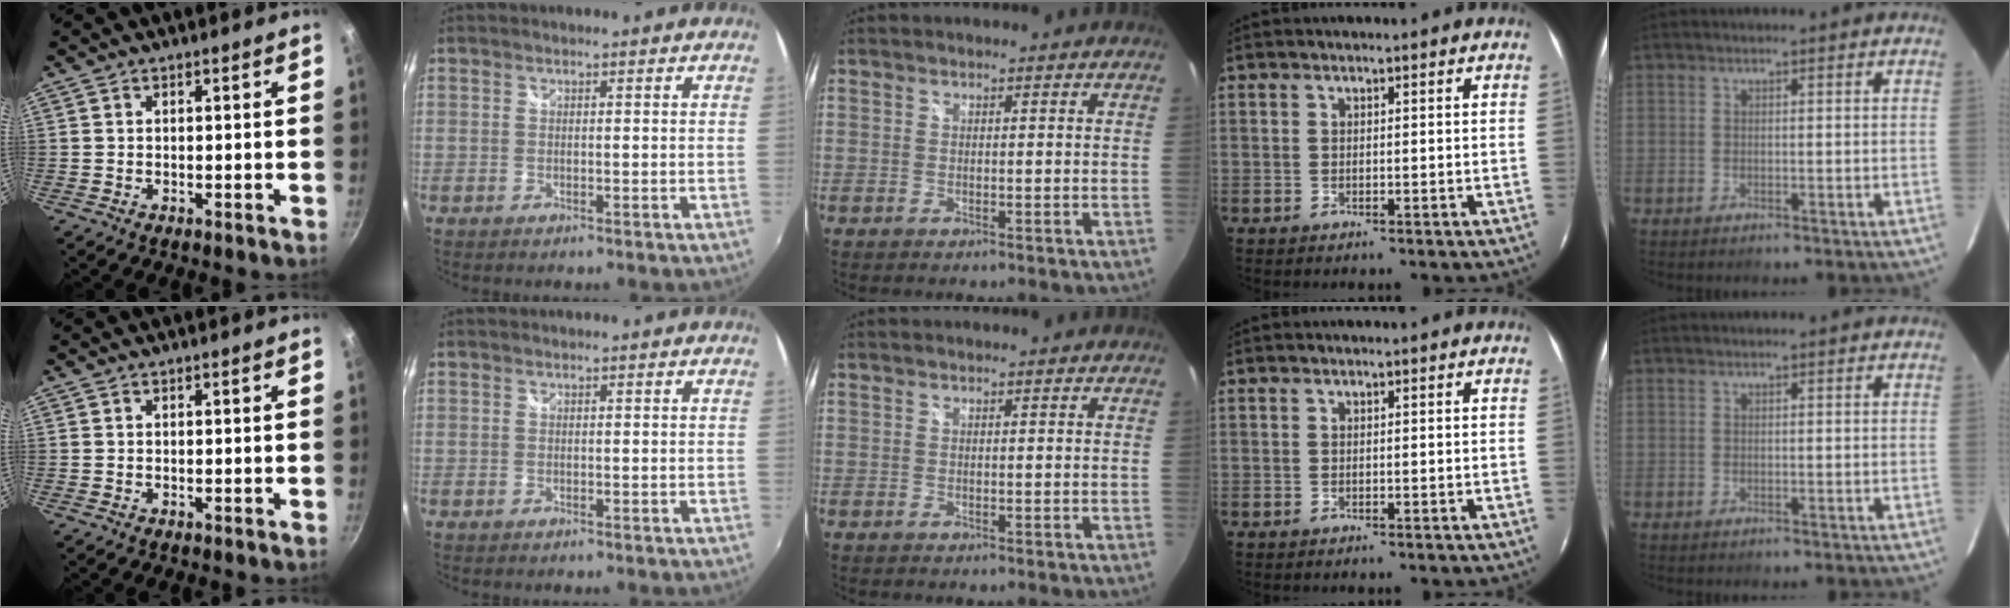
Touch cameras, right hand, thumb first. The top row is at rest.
{}